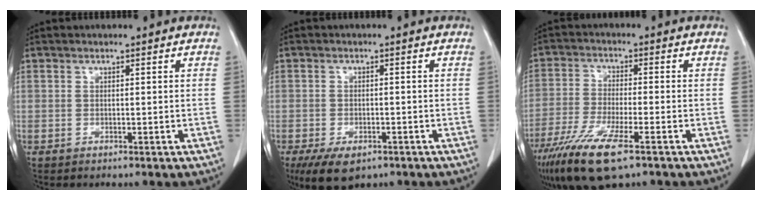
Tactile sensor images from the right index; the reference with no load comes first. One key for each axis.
{"total": 6.3, "fx": -3.9, "fy": 3.2, "fz": 3.7, "tx": -0.064, "ty": -0.006, "tz": -0.061}
{"total": 10.9, "fx": -6.5, "fy": 1.7, "fz": 8.6, "tx": -0.166, "ty": -0.027, "tz": -0.115}